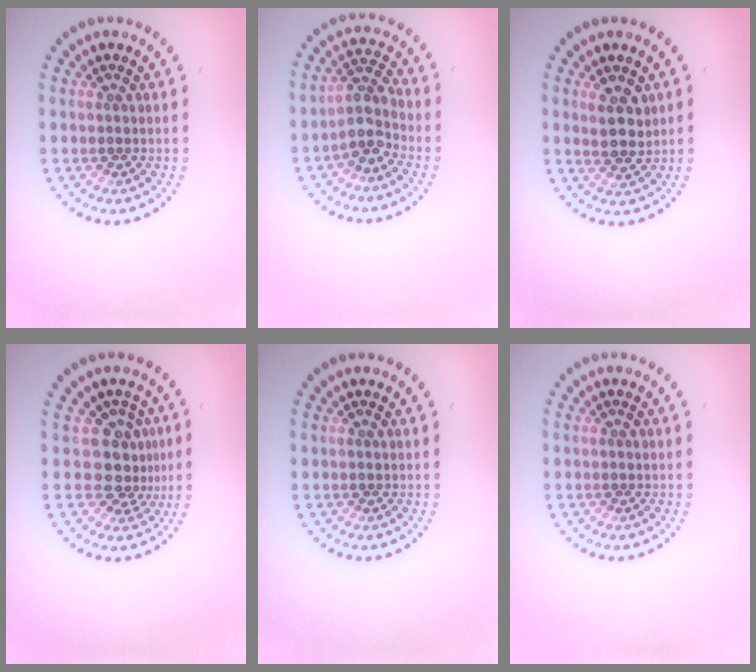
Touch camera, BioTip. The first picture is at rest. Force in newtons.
{"total": 3.1, "press": 2.4, "slide": 2.0}
{"total": 2.8, "press": 2.7, "slide": 0.9}
{"total": 3.2, "press": 2.5, "slide": 2.0}
{"total": 0.0}
{"total": 0.0}